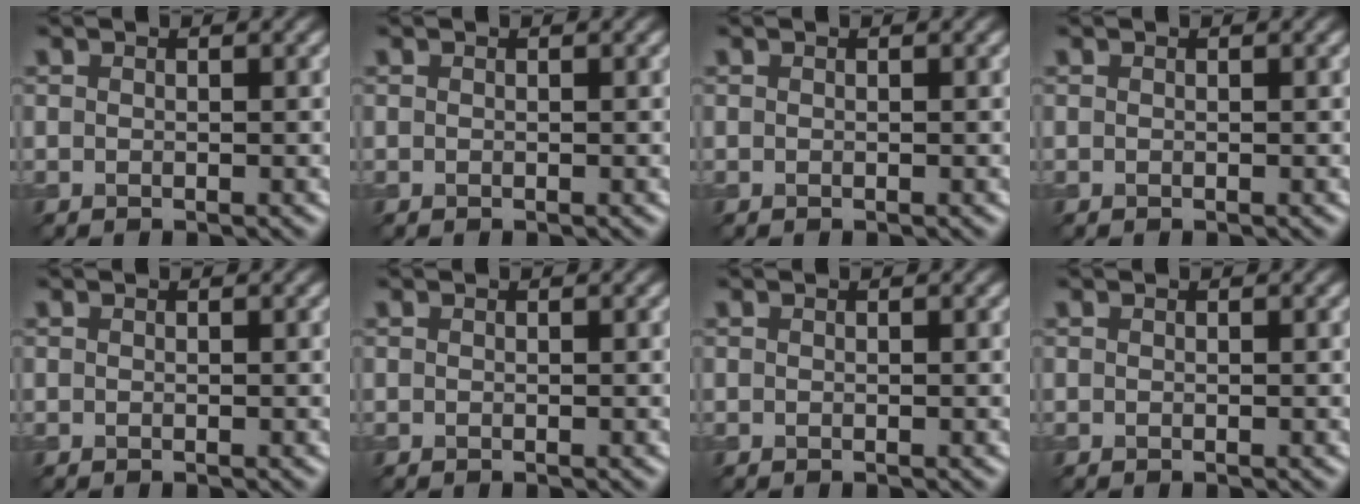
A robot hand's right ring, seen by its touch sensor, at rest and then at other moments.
{"total": 0.0}
{"total": 0.0}
{"total": 0.0}
{"total": 0.0}
{"total": 0.0}
{"total": 0.0}
{"total": 0.0}